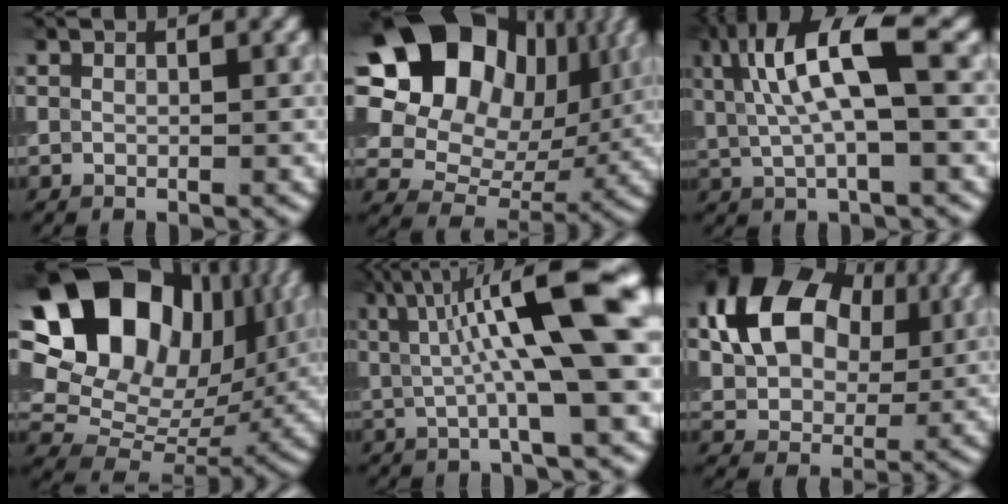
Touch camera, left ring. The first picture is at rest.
{"total": 16.5, "force": [5.8, 12.3, 9.5], "torque": [-0.170, 0.044, 0.092]}
{"total": 8.4, "force": [1.9, 2.3, 7.9], "torque": [-0.156, 0.004, 0.033]}
{"total": 19.8, "force": [7.5, 14.3, 11.4], "torque": [-0.222, 0.055, 0.133]}
{"total": 11.7, "force": [2.1, 2.5, 11.3], "torque": [-0.168, 0.008, 0.030]}
{"total": 11.6, "force": [3.5, 7.7, 8.0], "torque": [-0.158, 0.014, 0.054]}